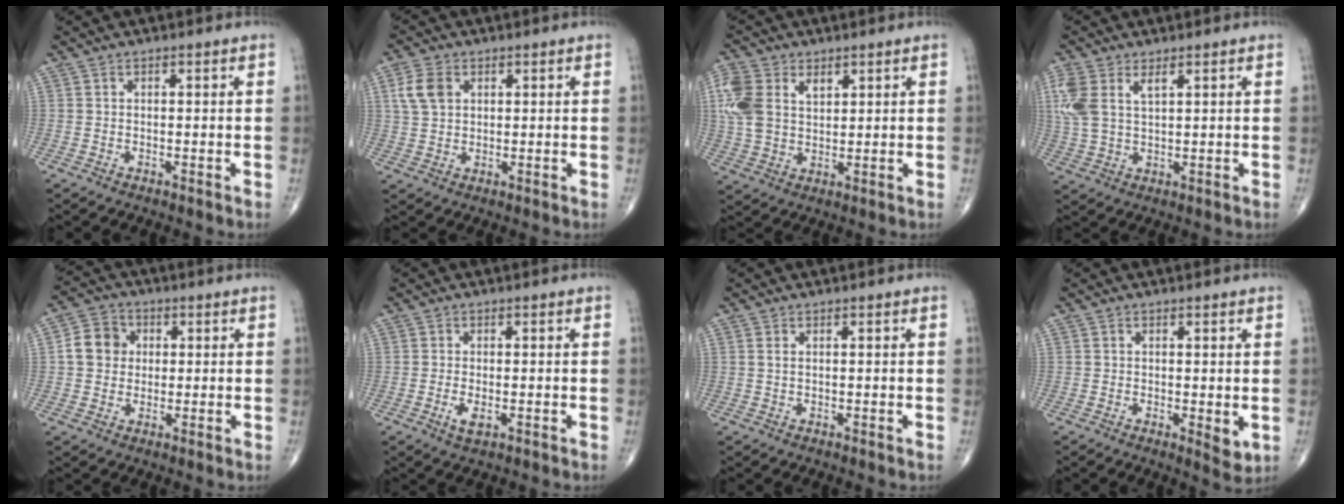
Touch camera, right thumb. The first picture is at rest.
{"total": 5.7, "force": [1.9, 4.0, 3.6], "torque": [-0.067, 0.002, 0.037]}
{"total": 10.7, "force": [3.7, 7.2, 6.9], "torque": [-0.143, 0.000, 0.074]}
{"total": 8.1, "force": [3.2, 4.0, 6.3], "torque": [-0.154, 0.007, 0.072]}
{"total": 7.0, "force": [0.8, 6.2, 3.2], "torque": [-0.039, 0.010, 0.004]}
{"total": 2.5, "force": [-0.7, 1.0, 2.2], "torque": [-0.044, -0.005, -0.013]}
{"total": 0.7, "force": [0.3, 0.3, 0.6], "torque": [-0.016, 0.005, 0.008]}
{"total": 3.0, "force": [-0.2, 1.0, 2.8], "torque": [-0.035, -0.011, -0.004]}